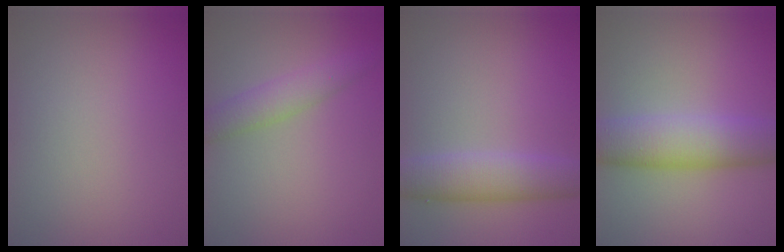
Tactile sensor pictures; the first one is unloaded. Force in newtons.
{"total": 2.7, "press": 2.7, "slide": 0.2}
{"total": 4.8, "press": 4.8, "slide": 0.1}
{"total": 7.0, "press": 7.0, "slide": 0.1}